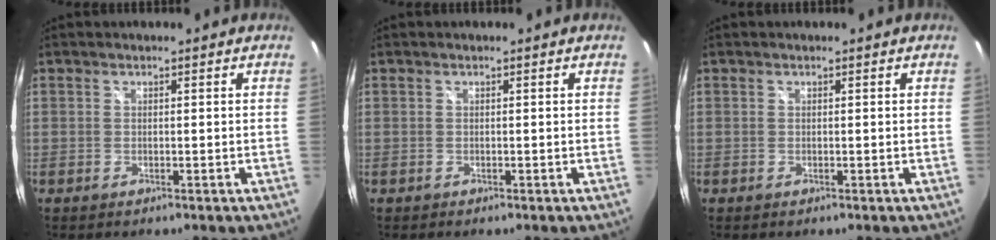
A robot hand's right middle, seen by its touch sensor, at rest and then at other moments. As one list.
[{"total": 0.0}, {"total": 0.0}]